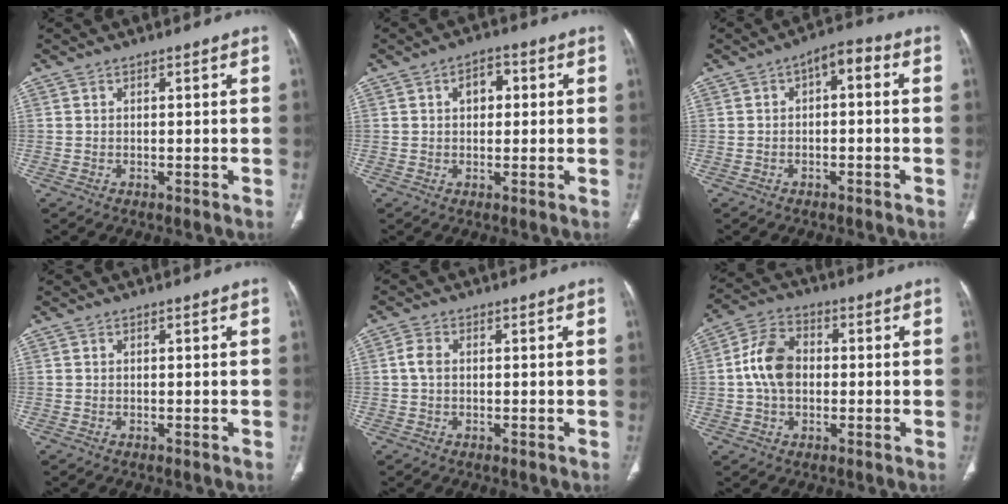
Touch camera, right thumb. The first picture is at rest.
{"total": 4.6, "force": [1.0, 3.1, 3.2], "torque": [-0.033, 0.009, 0.010]}
{"total": 4.7, "force": [0.5, 2.4, 4.0], "torque": [-0.042, 0.025, -0.004]}
{"total": 0.0}
{"total": 2.5, "force": [0.0, 1.7, 1.8], "torque": [-0.038, 0.006, -0.002]}
{"total": 9.6, "force": [0.1, 6.8, 6.8], "torque": [-0.118, 0.021, -0.006]}